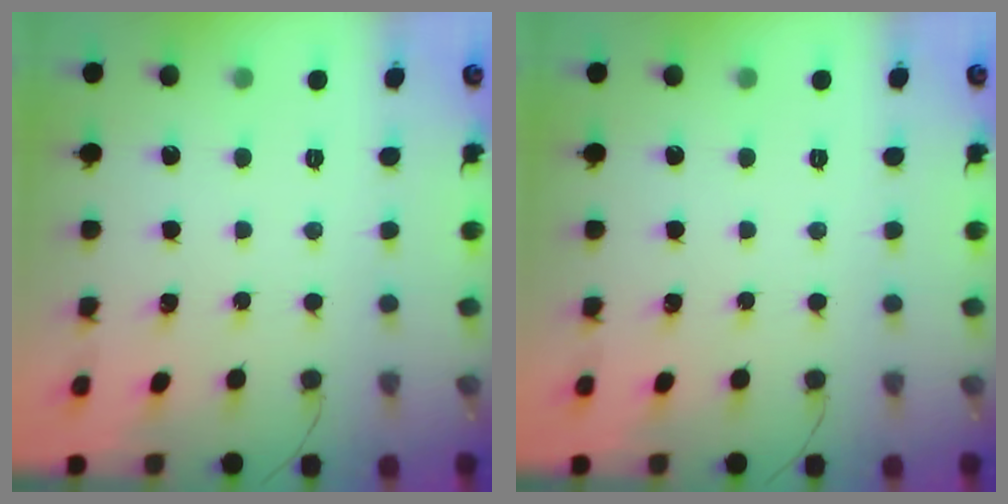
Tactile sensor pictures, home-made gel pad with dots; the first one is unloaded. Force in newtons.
{"total": 0.0}